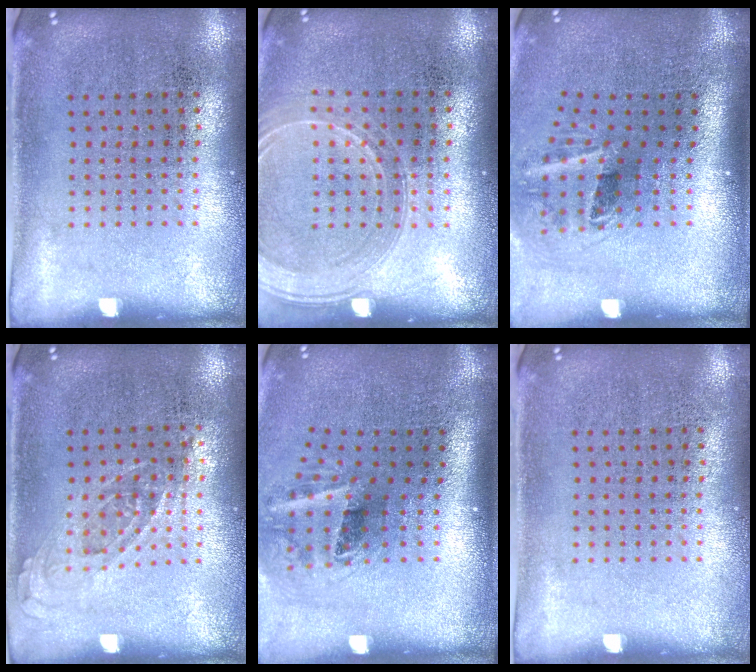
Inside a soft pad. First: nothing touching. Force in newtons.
{"total": 1.6, "press": 1.6, "slide": 0.3}
{"total": 2.2, "press": 1.3, "slide": 1.7}
{"total": 0.7, "press": 0.7, "slide": 0.3}
{"total": 2.2, "press": 1.3, "slide": 1.7}
{"total": 0.0}